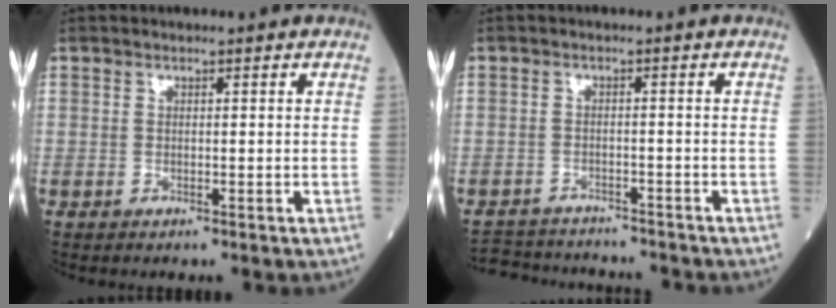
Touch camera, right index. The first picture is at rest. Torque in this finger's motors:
{"motor_torque": [-0.12, -0.04, -0.19, -0.04]}